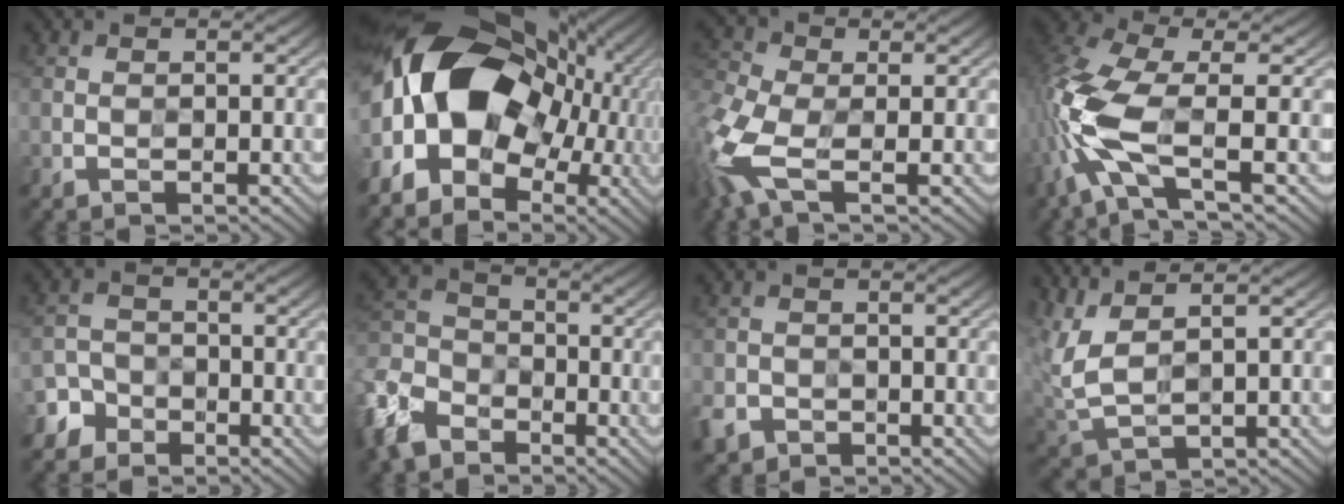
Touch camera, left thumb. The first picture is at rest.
{"total": 17.8, "force": [0.2, 12.9, 12.2], "torque": [-0.248, -0.001, 0.000]}
{"total": 9.8, "force": [-3.5, 4.5, 8.1], "torque": [-0.227, -0.016, -0.075]}
{"total": 11.1, "force": [-2.5, 4.1, 10.0], "torque": [-0.262, -0.006, -0.066]}
{"total": 4.5, "force": [-3.2, 3.1, 0.6], "torque": [-0.006, -0.001, -0.072]}
{"total": 10.5, "force": [-6.8, 6.2, 4.9], "torque": [-0.140, -0.017, -0.162]}
{"total": 3.3, "force": [-2.1, 2.4, 1.0], "torque": [-0.031, -0.007, -0.046]}
{"total": 6.9, "force": [3.5, 2.8, 5.3], "torque": [-0.155, -0.001, 0.074]}